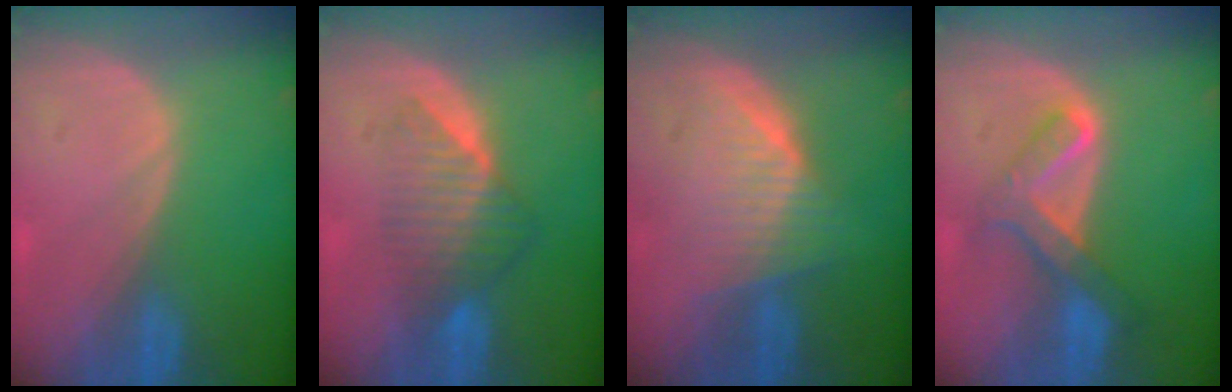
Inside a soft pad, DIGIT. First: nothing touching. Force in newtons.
{"total": 6.7, "press": 6.1, "slide": 2.8}
{"total": 6.5, "press": 6.2, "slide": 1.8}
{"total": 6.4, "press": 6.0, "slide": 2.1}